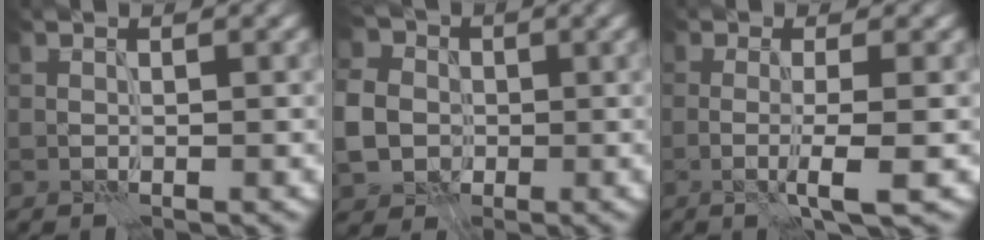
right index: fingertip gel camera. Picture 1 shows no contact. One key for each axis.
{"total": 5.8, "fx": -0.5, "fy": 5.2, "fz": 2.6, "tx": -0.073, "ty": 0.002, "tz": -0.010}
{"total": 3.4, "fx": -0.8, "fy": 0.7, "fz": 3.2, "tx": -0.050, "ty": -0.008, "tz": -0.017}